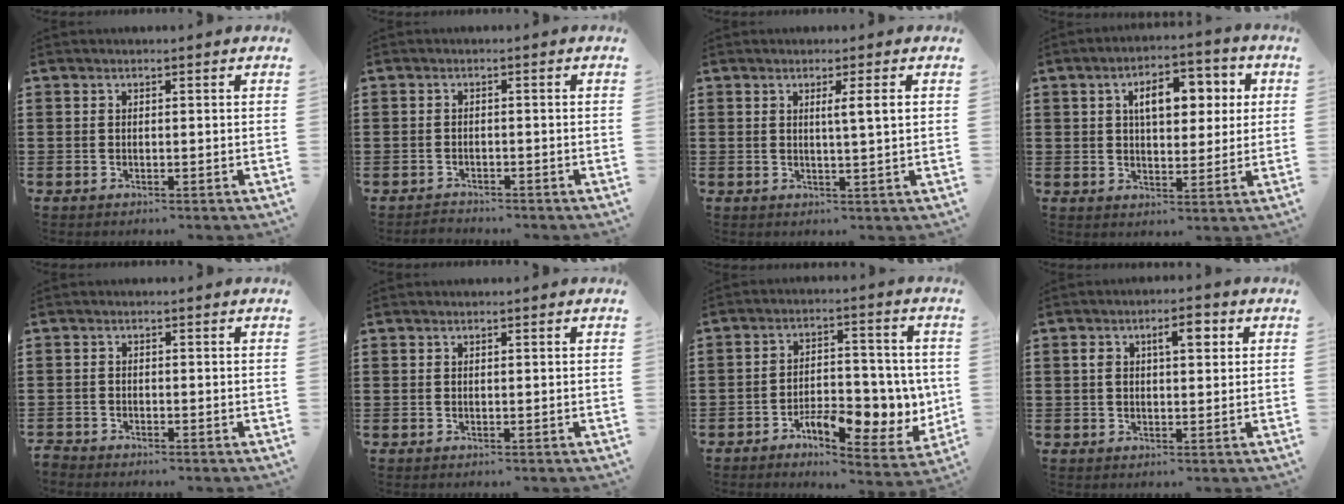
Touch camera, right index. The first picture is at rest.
{"total": 1.4, "force": [-1.4, 0.3, -0.1], "torque": [-0.003, 0.004, -0.032]}
{"total": 3.1, "force": [0.8, -0.3, 3.0], "torque": [-0.058, -0.004, 0.009]}
{"total": 7.8, "force": [2.4, 4.0, 6.2], "torque": [-0.101, 0.004, 0.031]}
{"total": 1.5, "force": [-1.4, 0.2, -0.2], "torque": [-0.001, 0.003, -0.033]}
{"total": 0.0}
{"total": 9.7, "force": [-3.3, 4.9, 7.6], "torque": [-0.099, 0.004, -0.052]}
{"total": 4.5, "force": [1.4, 1.8, 3.9], "torque": [-0.065, 0.007, 0.017]}